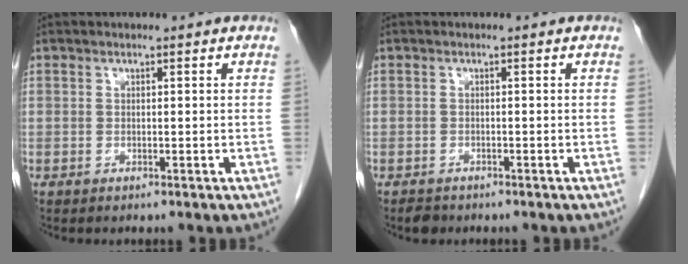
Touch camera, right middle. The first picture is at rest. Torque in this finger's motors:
{"motor_torque": [-0.10, 0.16, 0.02, 0.00]}